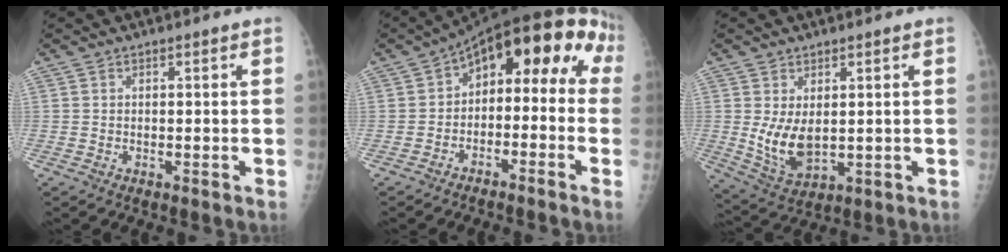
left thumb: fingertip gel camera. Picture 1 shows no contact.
{"total": 13.4, "force": [-0.5, 7.9, 10.8], "torque": [-0.101, 0.067, -0.018]}
{"total": 7.7, "force": [0.6, 4.4, 6.3], "torque": [-0.107, -0.016, 0.030]}